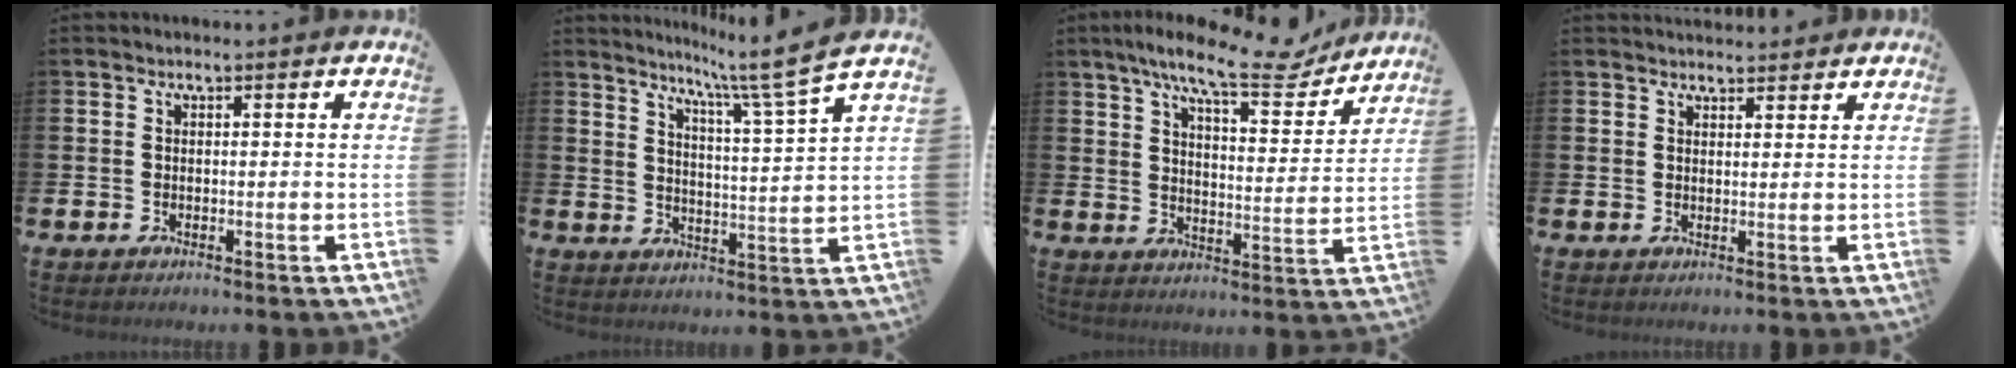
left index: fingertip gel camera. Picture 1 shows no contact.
{"total": 7.0, "force": [5.9, -1.1, 3.7], "torque": [-0.074, -0.049, 0.089]}
{"total": 10.7, "force": [8.8, 2.3, 5.6], "torque": [-0.105, -0.045, 0.147]}
{"total": 2.4, "force": [2.3, 0.7, 0.0], "torque": [0.005, -0.012, 0.040]}